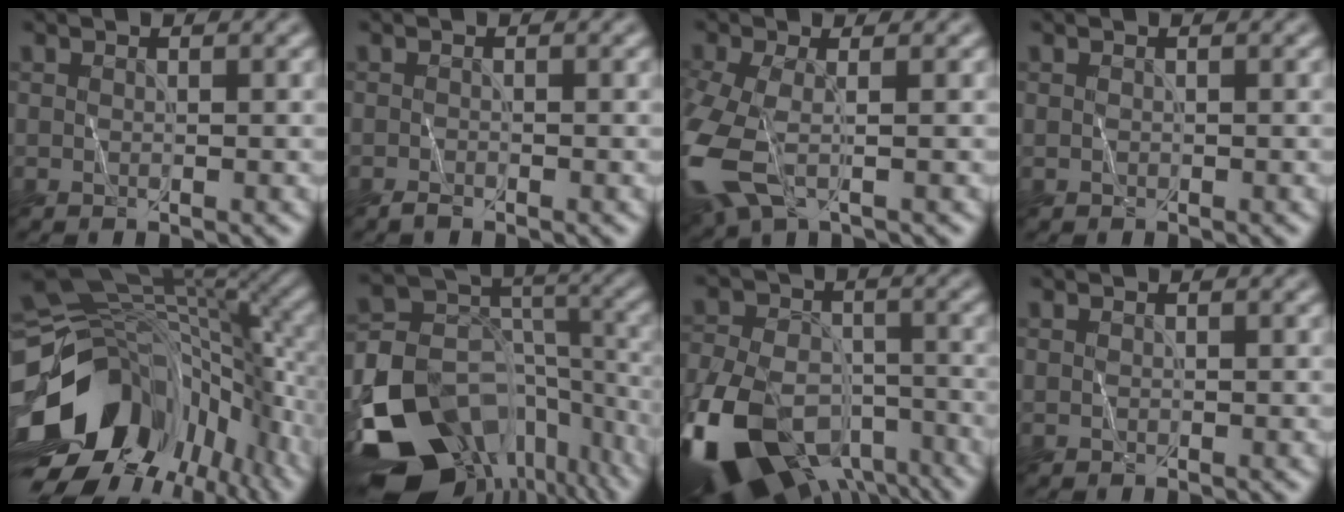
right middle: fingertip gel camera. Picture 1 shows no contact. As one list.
[{"total": 0.6, "force": [-0.6, 0.1, 0.0], "torque": [-0.001, 0.001, -0.007]}, {"total": 6.4, "force": [-1.8, 3.2, 5.3], "torque": [-0.153, -0.017, -0.039]}, {"total": 0.0}, {"total": 16.9, "force": [-5.3, 11.5, 11.1], "torque": [-0.237, -0.029, -0.076]}, {"total": 17.4, "force": [-10.4, 11.5, 8.0], "torque": [-0.182, -0.021, -0.148]}, {"total": 15.9, "force": [-9.3, 9.4, 8.9], "torque": [-0.188, -0.038, -0.146]}, {"total": 0.0}]